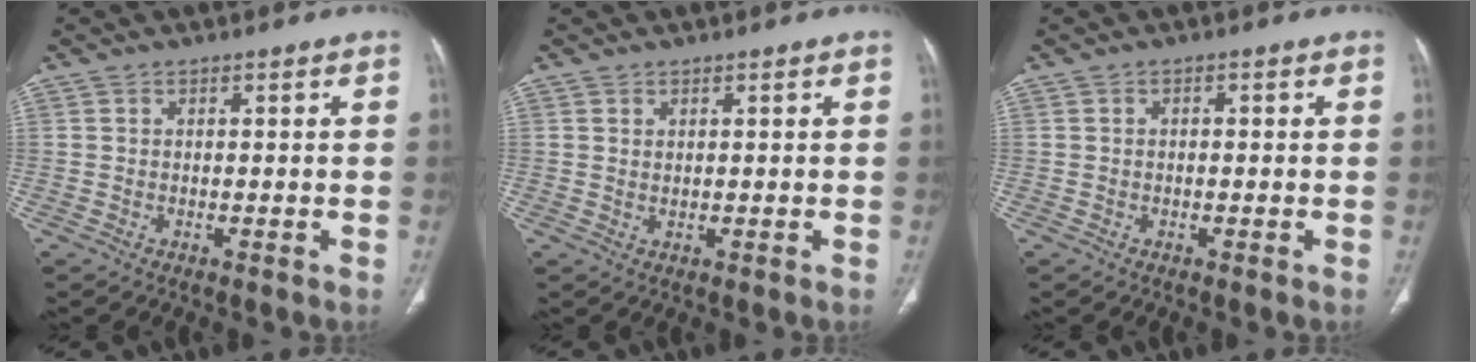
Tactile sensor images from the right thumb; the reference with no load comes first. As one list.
[{"total": 0.8, "force": [0.5, 0.3, 0.5], "torque": [-0.007, -0.005, 0.011]}, {"total": 0.8, "force": [0.0, 0.4, 0.7], "torque": [-0.014, 0.005, 0.000]}]